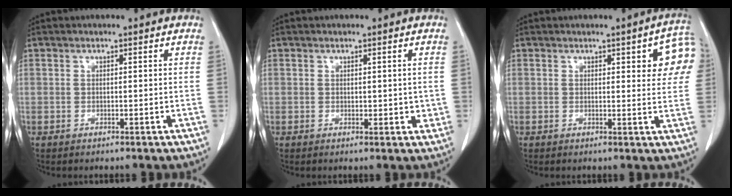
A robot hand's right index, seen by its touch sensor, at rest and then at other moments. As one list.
[{"total": 2.0, "force": [0.3, 1.3, 1.5], "torque": [-0.015, -0.004, 0.008]}, {"total": 7.2, "force": [2.5, 1.9, 6.4], "torque": [-0.069, 0.008, 0.024]}]